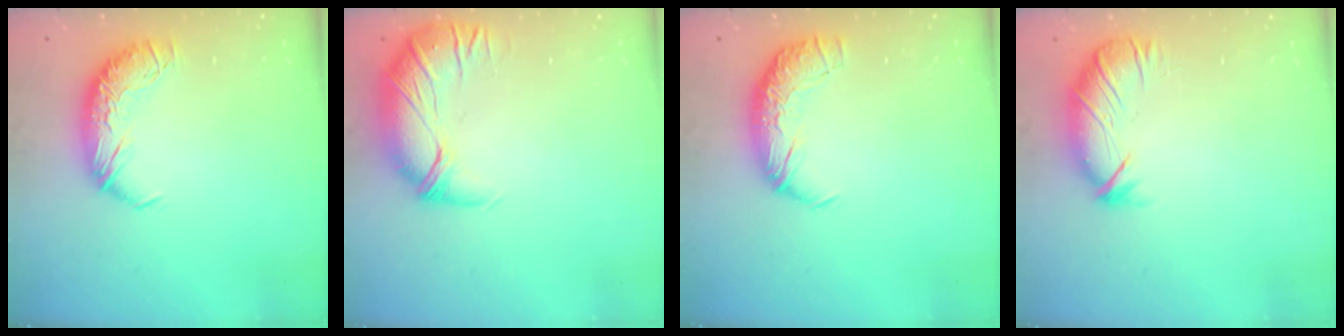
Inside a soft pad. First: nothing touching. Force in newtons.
{"total": 2.8, "press": 1.3, "slide": 2.4}
{"total": 2.4, "press": 1.0, "slide": 2.2}
{"total": 2.9, "press": 2.5, "slide": 1.5}